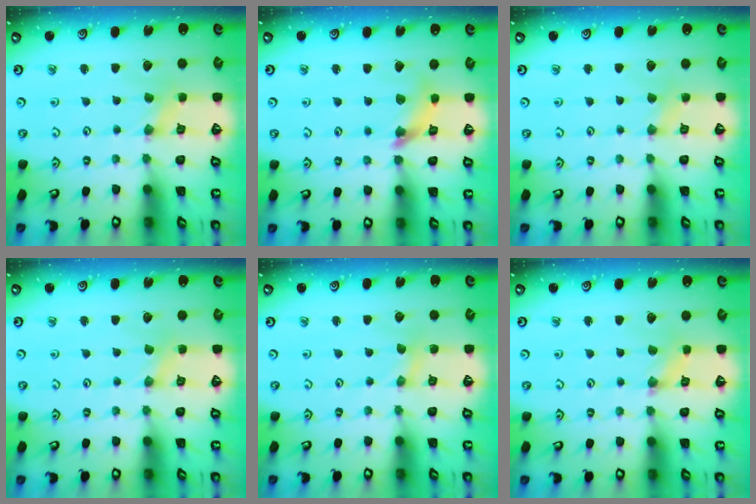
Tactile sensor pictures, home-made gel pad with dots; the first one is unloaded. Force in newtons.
{"total": 7.6, "press": 7.6, "slide": 0.8}
{"total": 1.6, "press": 1.5, "slide": 0.4}
{"total": 0.0}
{"total": 0.7, "press": 0.7, "slide": 0.2}
{"total": 1.2, "press": 1.2, "slide": 0.3}